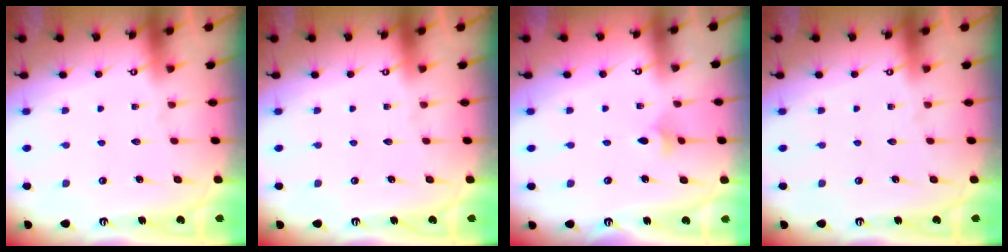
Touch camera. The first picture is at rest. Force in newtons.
{"total": 0.0}
{"total": 3.0, "press": 2.9, "slide": 0.7}
{"total": 0.0}